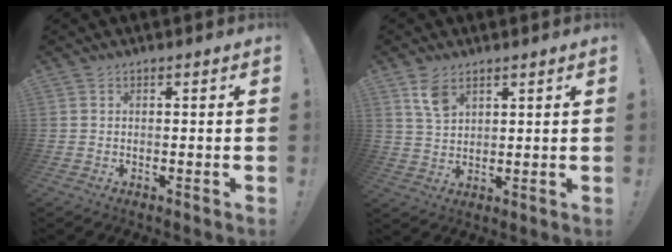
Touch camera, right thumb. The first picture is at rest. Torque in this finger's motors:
{"motor_torque": [0.70, 1.32, 0.14, 0.35, -0.01]}